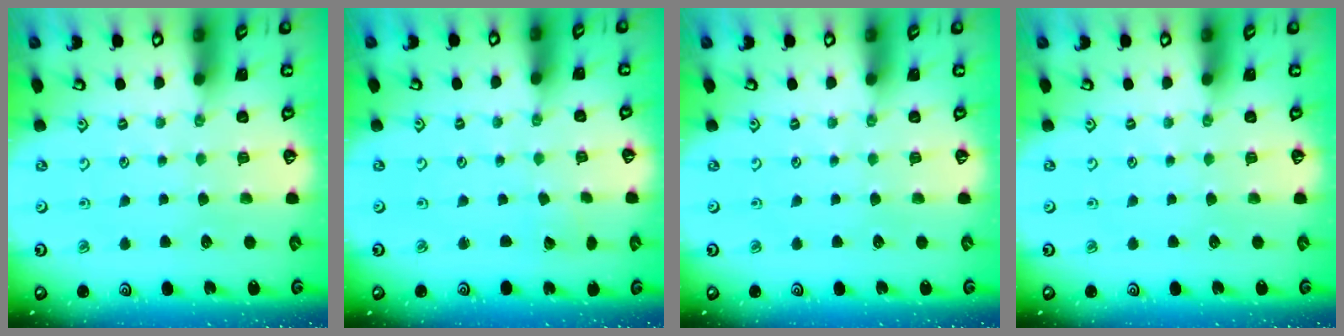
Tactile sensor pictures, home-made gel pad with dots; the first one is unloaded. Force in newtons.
{"total": 0.9, "press": 0.9, "slide": 0.1}
{"total": 0.0}
{"total": 0.0}